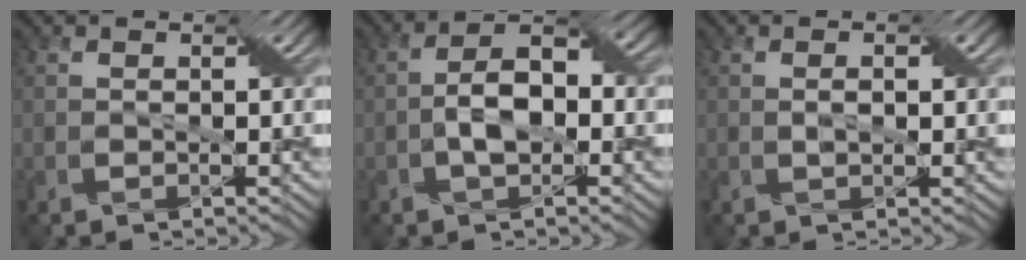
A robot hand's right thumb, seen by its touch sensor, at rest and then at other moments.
{"total": 5.3, "force": [-1.0, 2.8, 4.4], "torque": [-0.073, 0.011, -0.020]}
{"total": 0.7, "force": [0.2, 0.1, 0.7], "torque": [-0.012, 0.003, 0.005]}